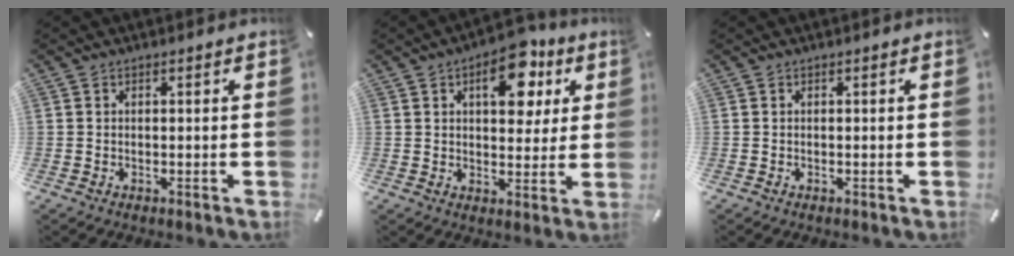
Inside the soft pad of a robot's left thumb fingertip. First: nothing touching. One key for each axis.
{"total": 13.3, "fx": 5.4, "fy": 7.6, "fz": 9.5, "tx": -0.113, "ty": -0.012, "tz": 0.087}
{"total": 0.0}